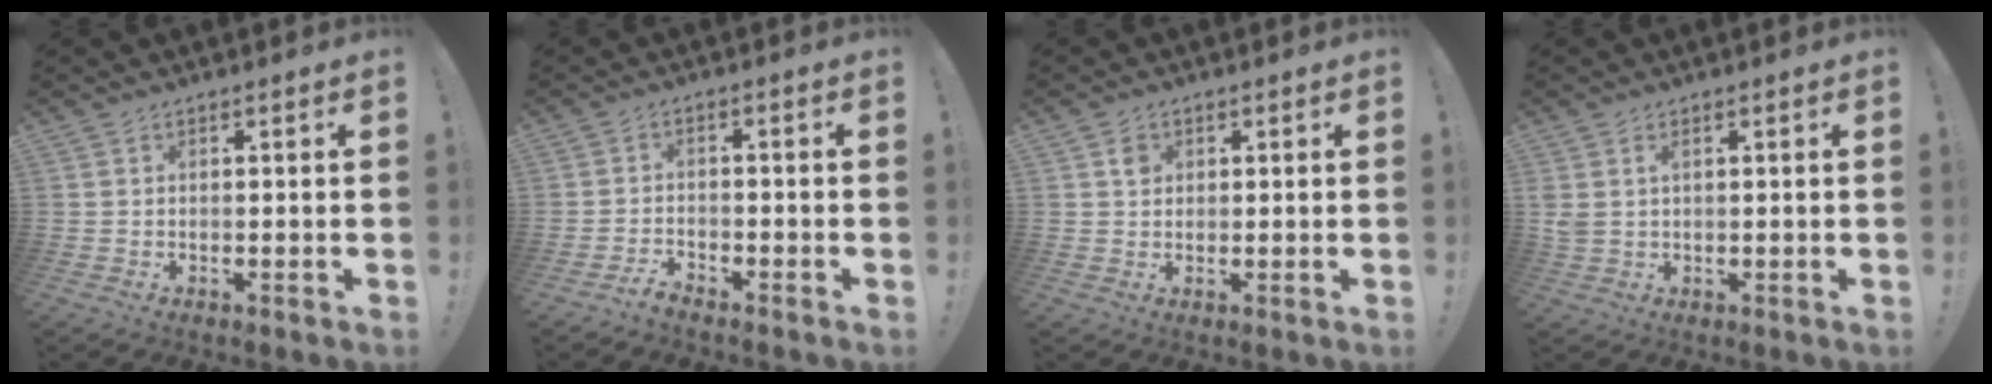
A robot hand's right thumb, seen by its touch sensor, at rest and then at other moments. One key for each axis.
{"total": 3.3, "fx": -3.1, "fy": 0.3, "fz": 0.9, "tx": -0.030, "ty": 0.007, "tz": -0.060}
{"total": 2.5, "fx": 0.9, "fy": 2.2, "fz": 0.7, "tx": 0.004, "ty": -0.004, "tz": 0.012}
{"total": 2.7, "fx": 1.2, "fy": 1.5, "fz": 2.0, "tx": -0.042, "ty": 0.002, "tz": 0.022}